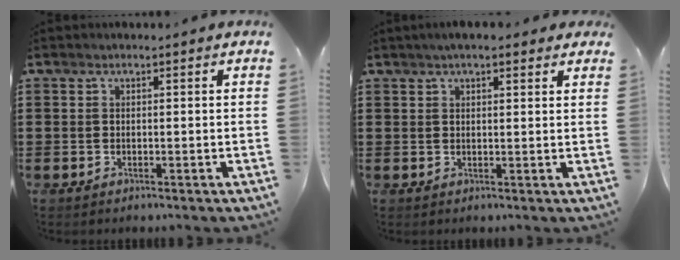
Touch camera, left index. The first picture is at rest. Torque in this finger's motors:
{"motor_torque": [1.47, -0.67, 0.63, 0.08]}